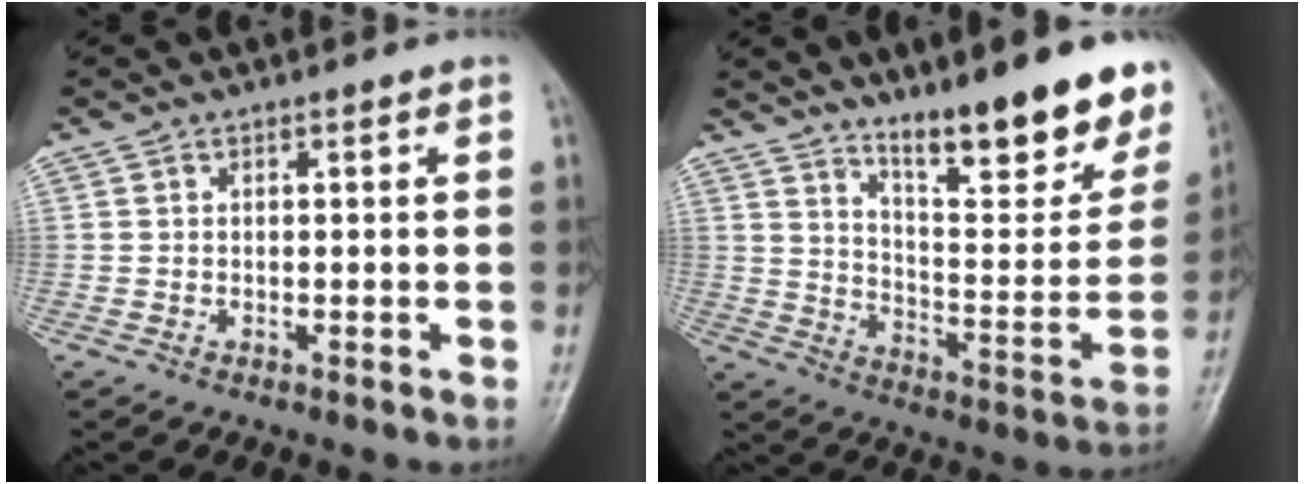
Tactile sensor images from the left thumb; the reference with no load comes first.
{"total": 20.6, "force": [14.4, 5.5, 13.7], "torque": [-0.148, -0.092, 0.222]}